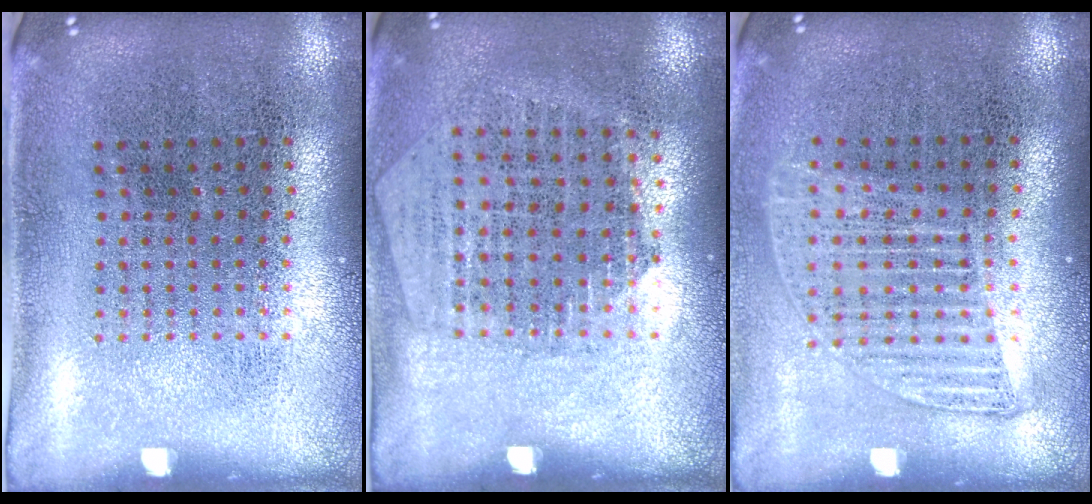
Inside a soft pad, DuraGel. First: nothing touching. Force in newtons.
{"total": 1.3, "press": 1.1, "slide": 0.5}
{"total": 1.2, "press": 1.1, "slide": 0.6}